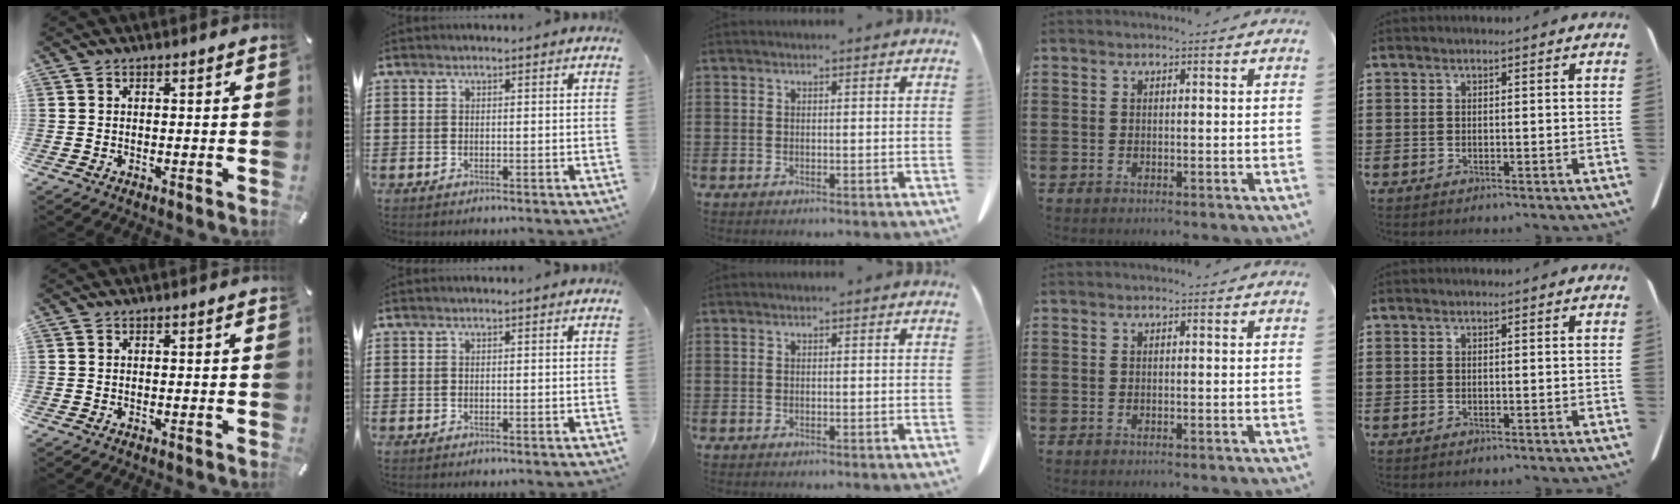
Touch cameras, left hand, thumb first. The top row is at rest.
{}